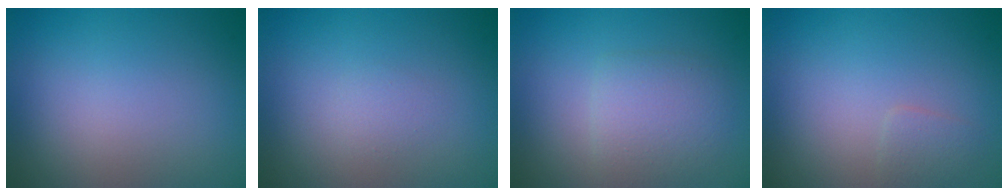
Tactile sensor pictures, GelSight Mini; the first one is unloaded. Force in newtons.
{"total": 0.7, "press": 0.7, "slide": 0.1}
{"total": 2.9, "press": 2.9, "slide": 0.1}
{"total": 1.2, "press": 1.2, "slide": 0.0}